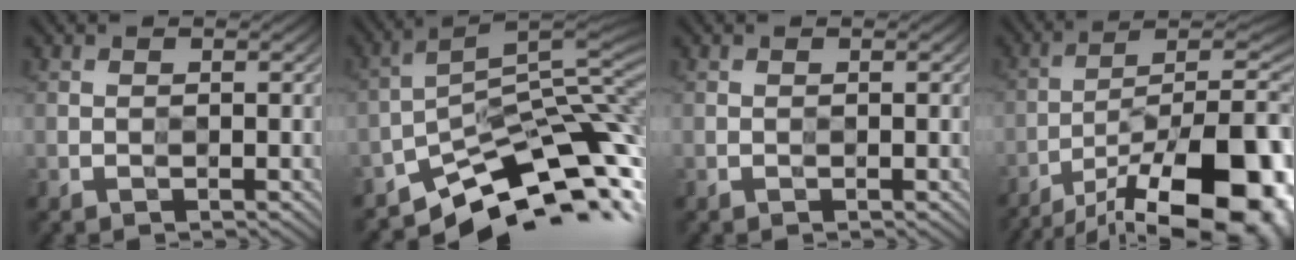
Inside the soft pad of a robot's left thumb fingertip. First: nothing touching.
{"total": 13.0, "force": [-8.7, 4.7, 8.4], "torque": [-0.146, 0.002, -0.152]}
{"total": 0.0}
{"total": 20.9, "force": [-13.0, 7.6, 14.5], "torque": [-0.182, -0.017, -0.194]}